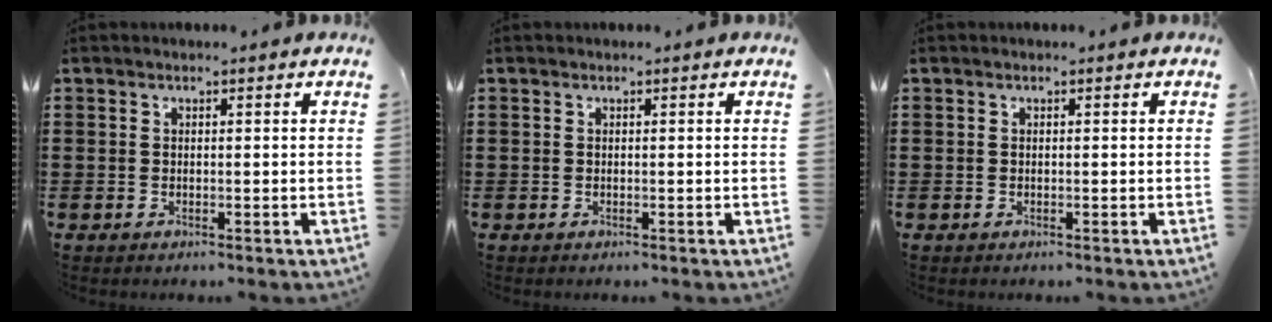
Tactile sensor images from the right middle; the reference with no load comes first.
{"total": 0.0}
{"total": 0.0}